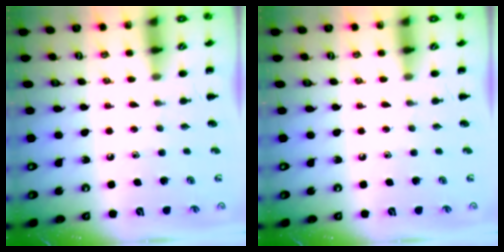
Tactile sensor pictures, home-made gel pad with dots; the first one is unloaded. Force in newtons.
{"total": 0.0}